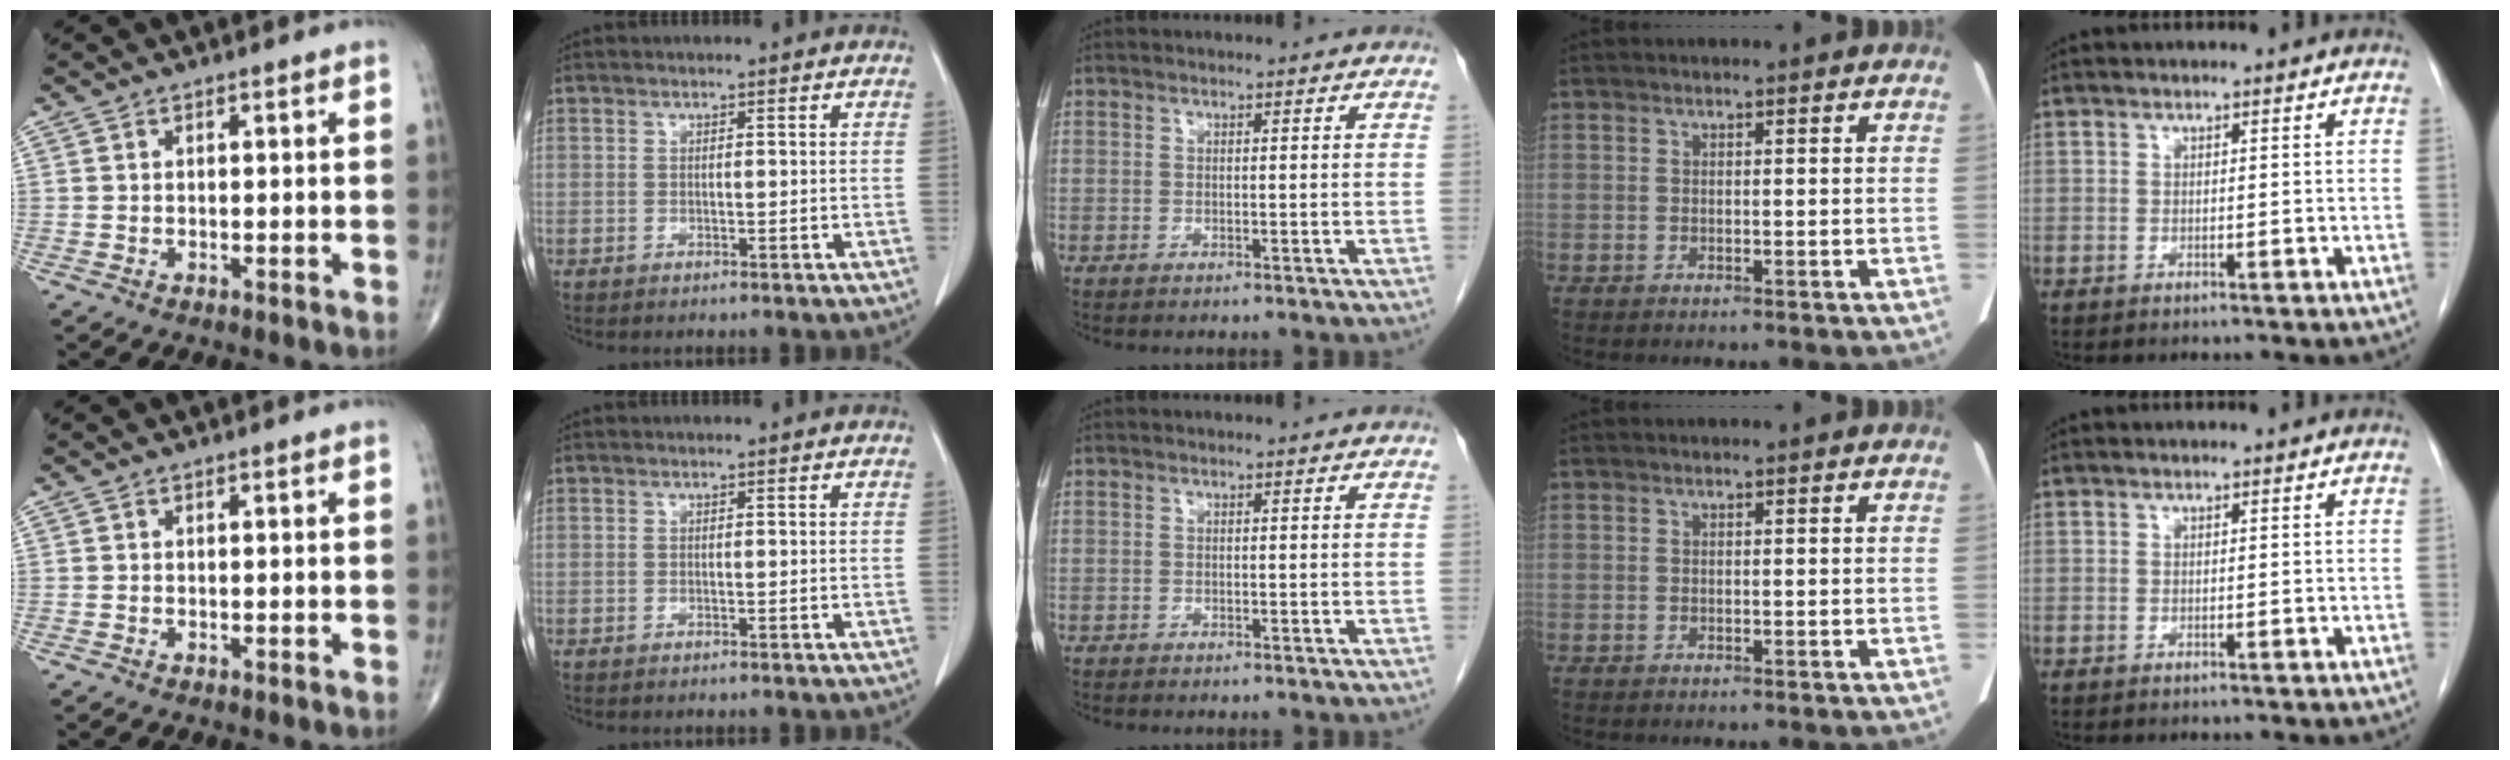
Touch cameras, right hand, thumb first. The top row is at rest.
{}